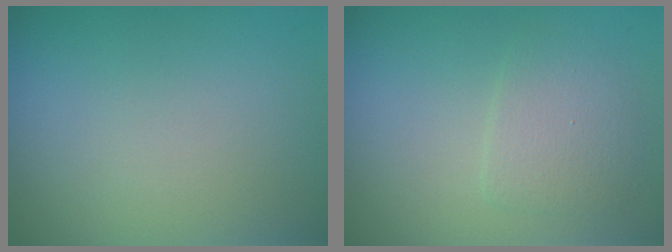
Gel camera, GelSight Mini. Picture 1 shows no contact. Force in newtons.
{"total": 2.4, "press": 2.4, "slide": 0.1}